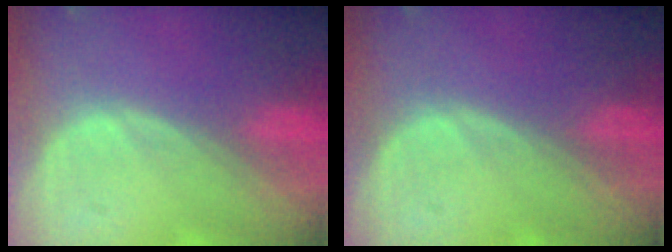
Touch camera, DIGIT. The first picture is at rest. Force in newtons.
{"total": 0.0}